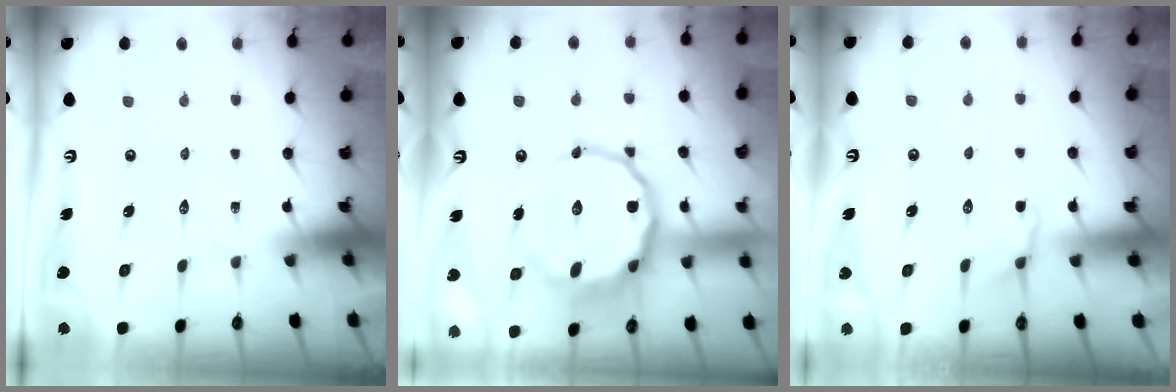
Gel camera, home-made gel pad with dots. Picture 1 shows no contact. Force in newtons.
{"total": 15.7, "press": 15.5, "slide": 2.1}
{"total": 2.7, "press": 2.1, "slide": 1.7}